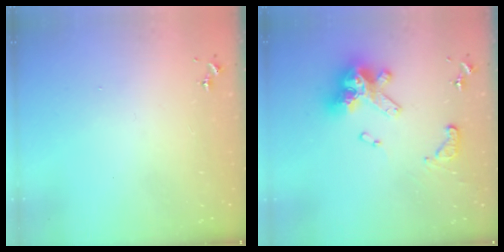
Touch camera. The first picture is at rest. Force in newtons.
{"total": 17.2, "press": 17.1, "slide": 1.6}